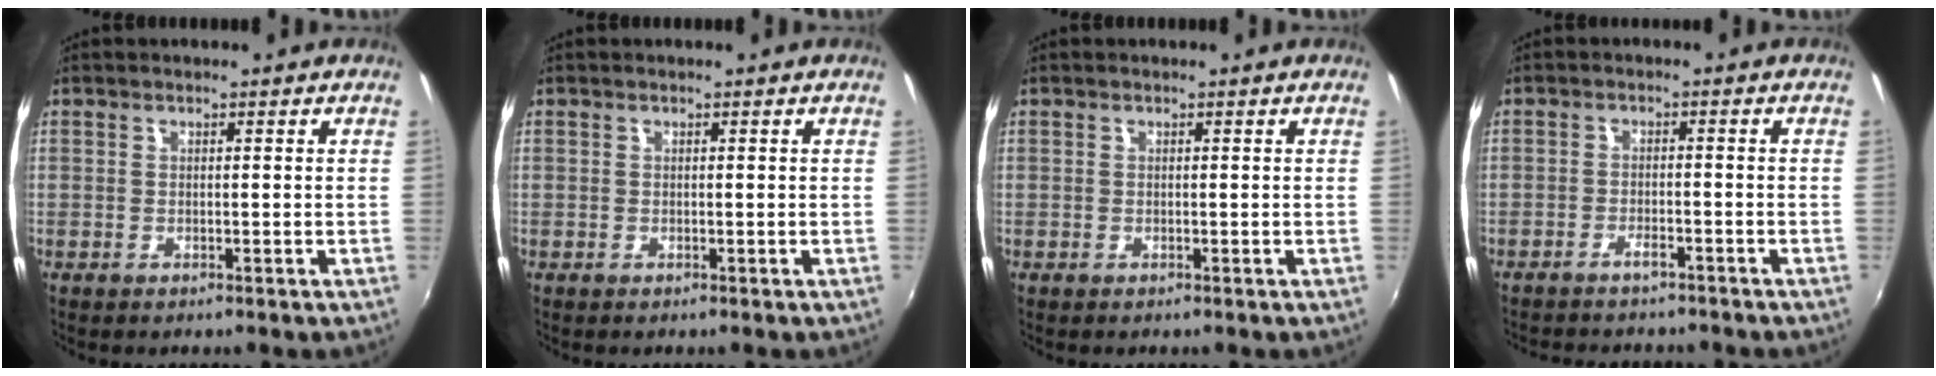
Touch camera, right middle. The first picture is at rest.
{"total": 0.0}
{"total": 0.0}
{"total": 6.3, "force": [-5.6, 1.6, 2.3], "torque": [-0.060, -0.008, -0.082]}